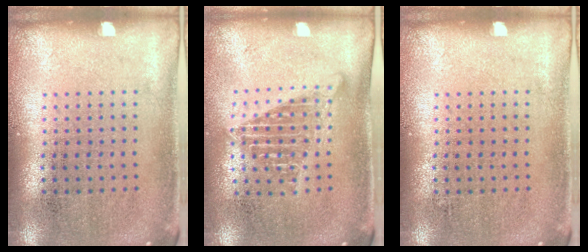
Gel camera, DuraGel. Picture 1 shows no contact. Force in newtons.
{"total": 1.6, "press": 1.3, "slide": 0.9}
{"total": 0.0}